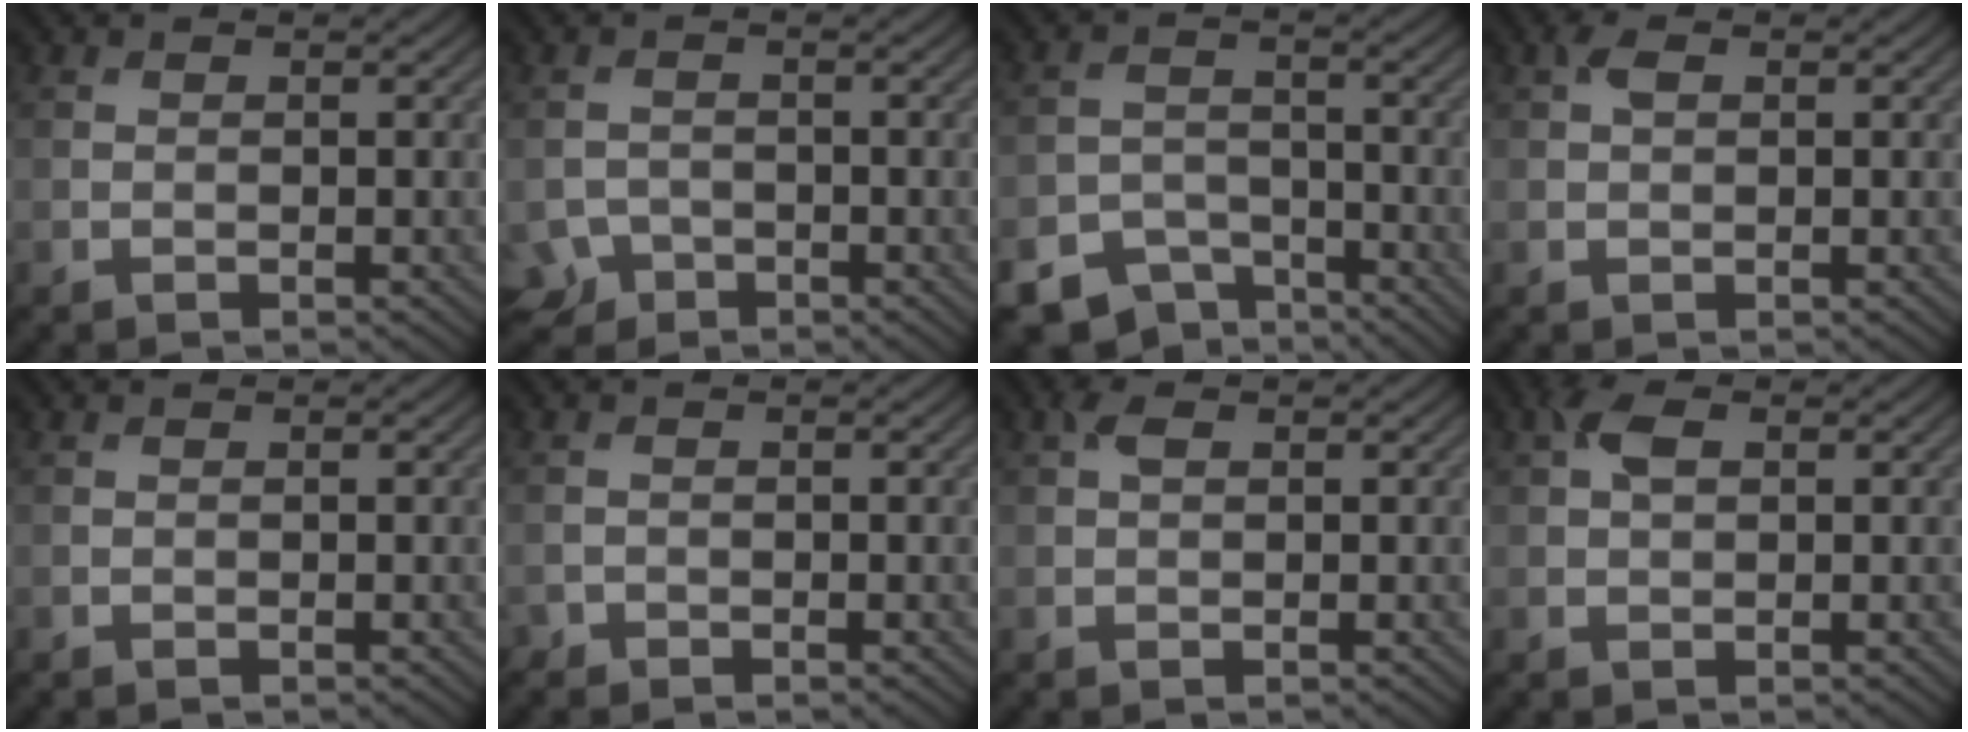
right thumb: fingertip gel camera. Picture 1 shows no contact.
{"total": 2.8, "force": [-2.0, 1.8, 0.8], "torque": [-0.015, -0.008, -0.044]}
{"total": 7.0, "force": [-5.4, 3.7, 2.4], "torque": [-0.048, -0.017, -0.095]}
{"total": 1.4, "force": [0.5, 0.8, 1.1], "torque": [-0.023, 0.004, 0.007]}
{"total": 0.0}
{"total": 0.7, "force": [-0.6, 0.3, 0.0], "torque": [0.001, -0.002, -0.013]}
{"total": 1.4, "force": [0.6, 0.8, 1.1], "torque": [-0.024, 0.004, 0.008]}
{"total": 2.7, "force": [0.9, 1.5, 2.0], "torque": [-0.044, 0.007, 0.012]}